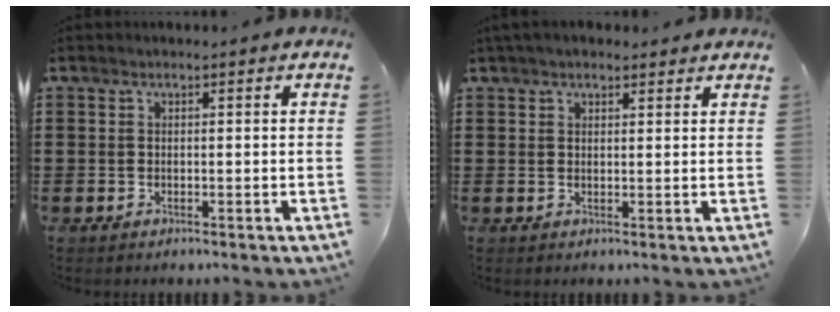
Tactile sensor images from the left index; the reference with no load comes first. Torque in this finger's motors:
{"motor_torque": [2.14, 0.00, 1.05, 0.21]}